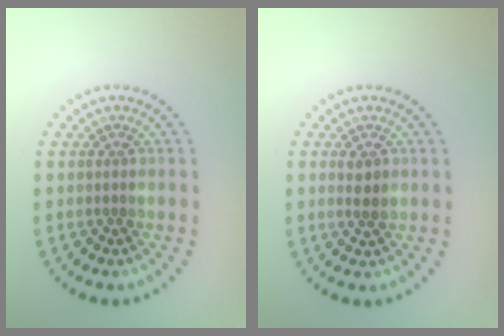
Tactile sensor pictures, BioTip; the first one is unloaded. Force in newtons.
{"total": 1.3, "press": 1.3, "slide": 0.4}